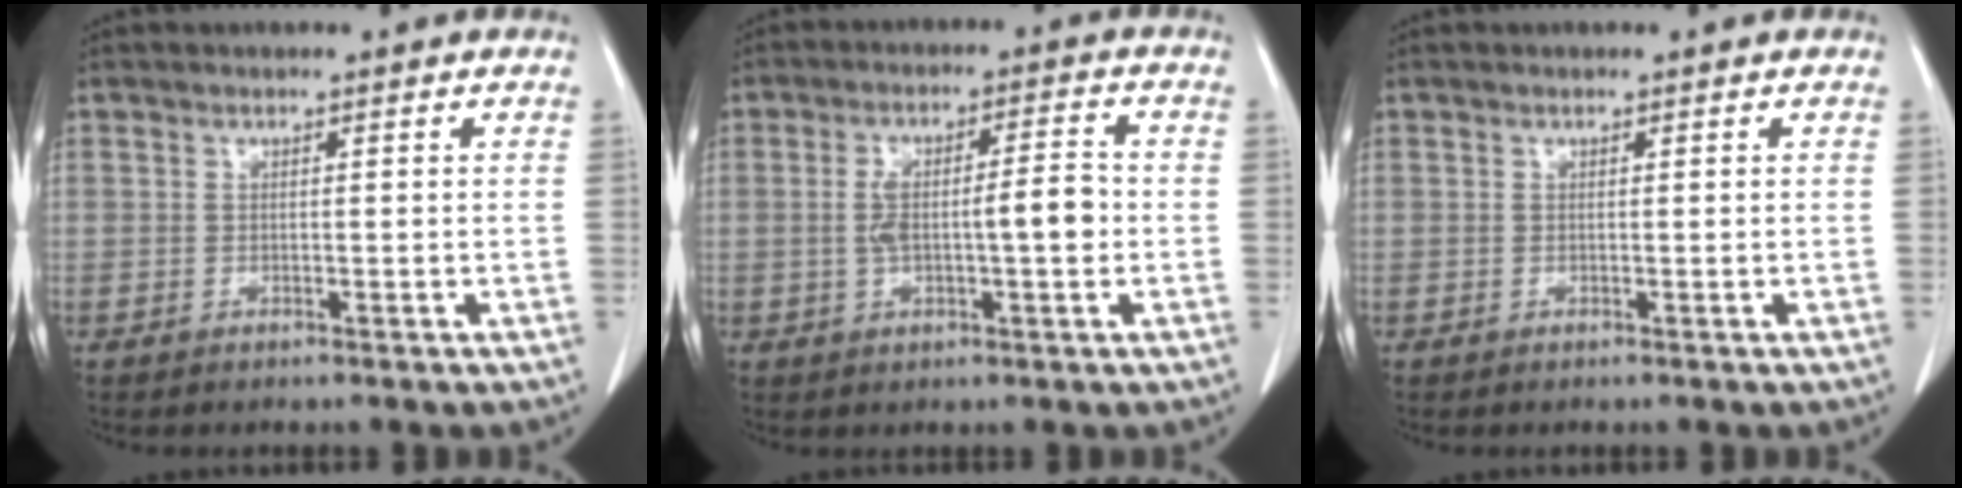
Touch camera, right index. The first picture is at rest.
{"total": 7.5, "force": [-0.6, 1.7, 7.3], "torque": [-0.139, 0.018, -0.007]}
{"total": 0.0}